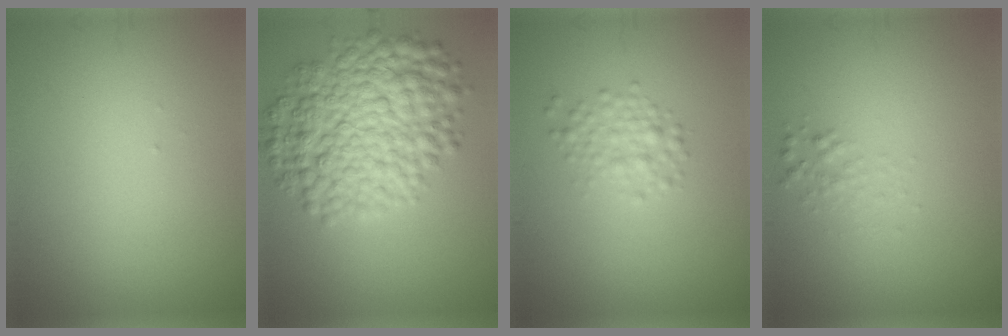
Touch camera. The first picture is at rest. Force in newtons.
{"total": 9.8, "press": 9.8, "slide": 0.1}
{"total": 2.0, "press": 2.0, "slide": 0.1}
{"total": 1.2, "press": 1.2, "slide": 0.0}